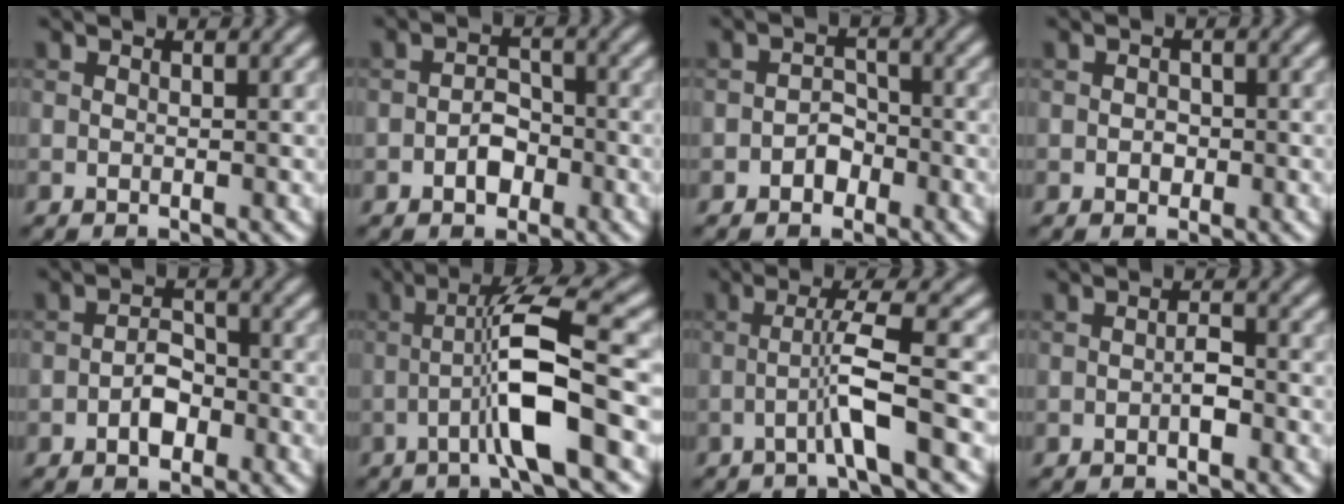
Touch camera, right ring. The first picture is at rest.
{"total": 2.3, "force": [-1.1, 1.5, 1.3], "torque": [-0.019, 0.005, -0.020]}
{"total": 1.9, "force": [-1.0, 1.4, 0.8], "torque": [-0.009, 0.006, -0.019]}
{"total": 1.0, "force": [-0.3, 0.8, 0.4], "torque": [-0.004, -0.003, -0.006]}
{"total": 2.4, "force": [-1.1, 1.4, 1.6], "torque": [-0.024, 0.006, -0.022]}
{"total": 7.1, "force": [-1.4, 0.9, 6.9], "torque": [-0.123, 0.017, -0.032]}
{"total": 3.7, "force": [-1.0, 0.0, 3.6], "torque": [-0.067, 0.010, -0.027]}
{"total": 1.3, "force": [-0.5, 0.5, 1.2], "torque": [-0.020, 0.003, -0.008]}